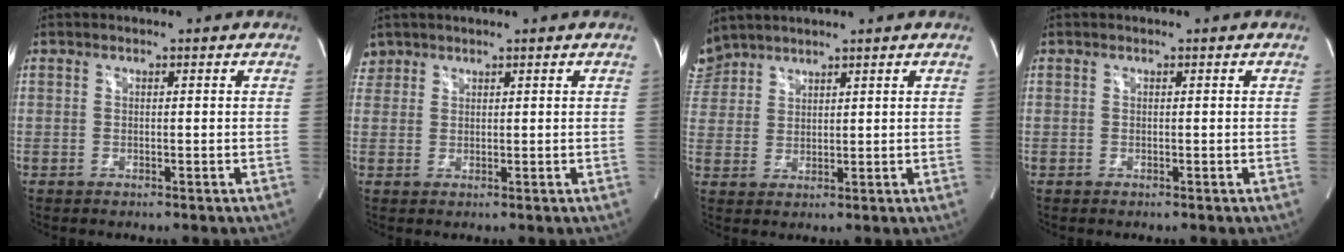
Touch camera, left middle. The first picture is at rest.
{"total": 2.3, "force": [1.8, 1.5, -0.2], "torque": [0.009, 0.013, 0.033]}
{"total": 5.4, "force": [4.9, 2.1, 0.1], "torque": [-0.008, 0.016, 0.107]}
{"total": 0.0}